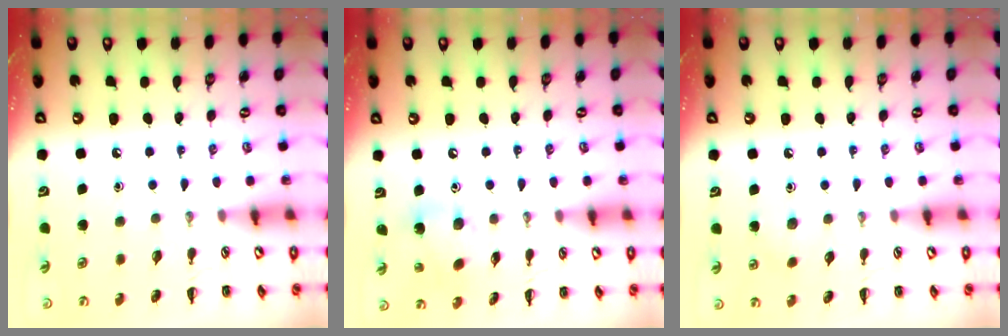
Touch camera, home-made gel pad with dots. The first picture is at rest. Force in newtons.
{"total": 8.3, "press": 8.3, "slide": 0.6}
{"total": 4.9, "press": 4.6, "slide": 1.5}